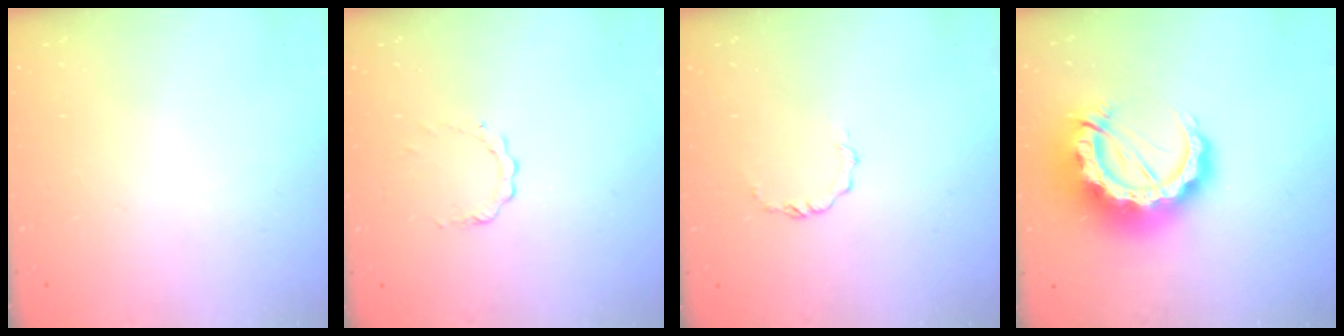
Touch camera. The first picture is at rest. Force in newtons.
{"total": 2.5, "press": 2.5, "slide": 0.3}
{"total": 3.3, "press": 3.3, "slide": 0.2}
{"total": 18.5, "press": 18.4, "slide": 1.8}